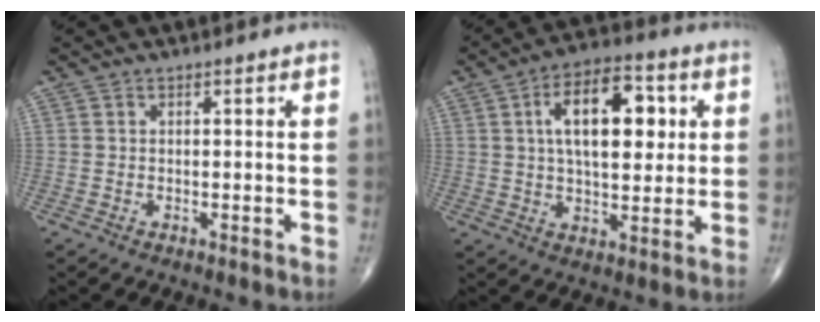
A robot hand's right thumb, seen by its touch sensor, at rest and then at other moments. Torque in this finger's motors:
{"motor_torque": [1.27, 2.77, 1.24, 0.19, 0.50]}